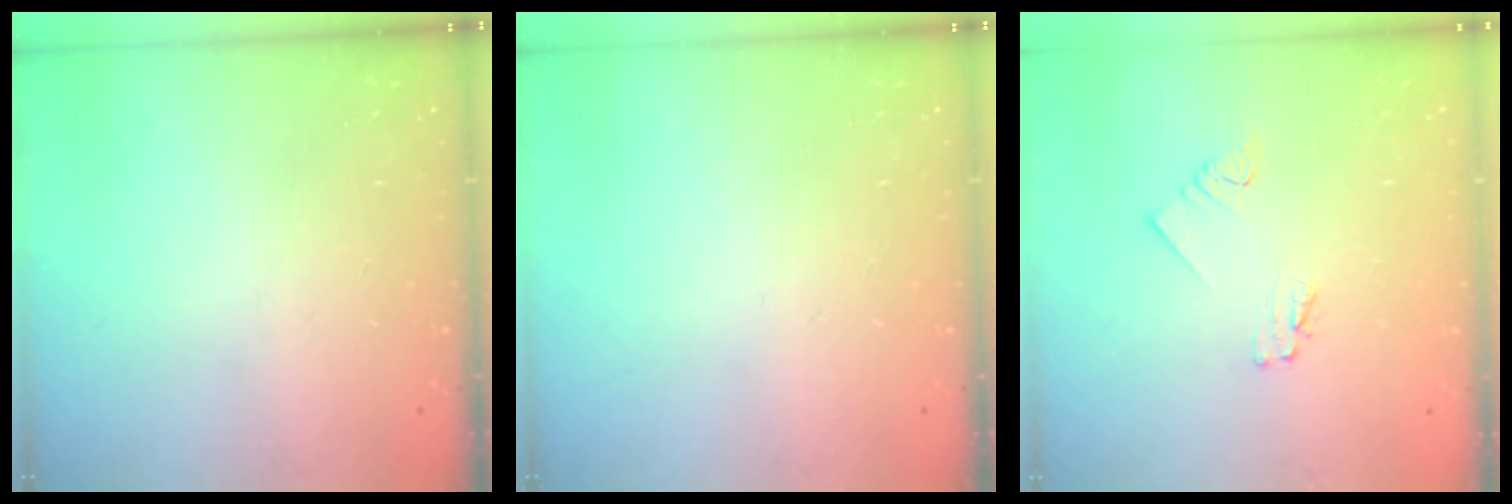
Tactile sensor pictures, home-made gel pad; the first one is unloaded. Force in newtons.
{"total": 0.0}
{"total": 1.6, "press": 1.5, "slide": 0.2}